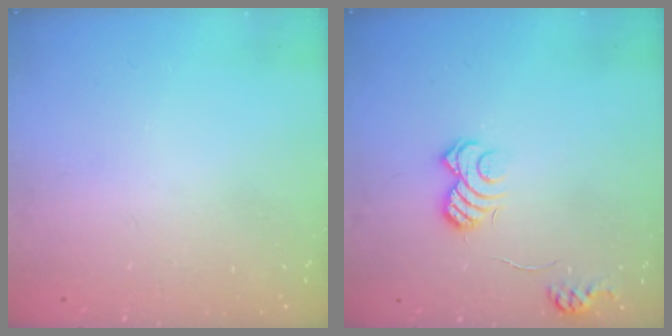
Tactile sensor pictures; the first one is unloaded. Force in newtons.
{"total": 9.8, "press": 9.7, "slide": 0.7}